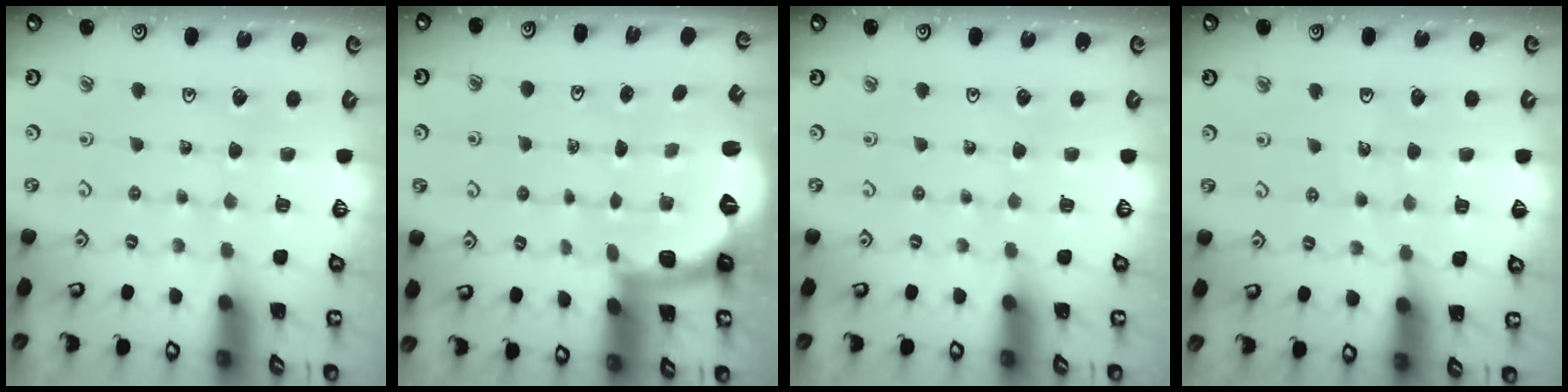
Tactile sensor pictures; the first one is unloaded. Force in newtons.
{"total": 2.6, "press": 1.6, "slide": 2.1}
{"total": 0.0}
{"total": 4.0, "press": 3.5, "slide": 1.8}